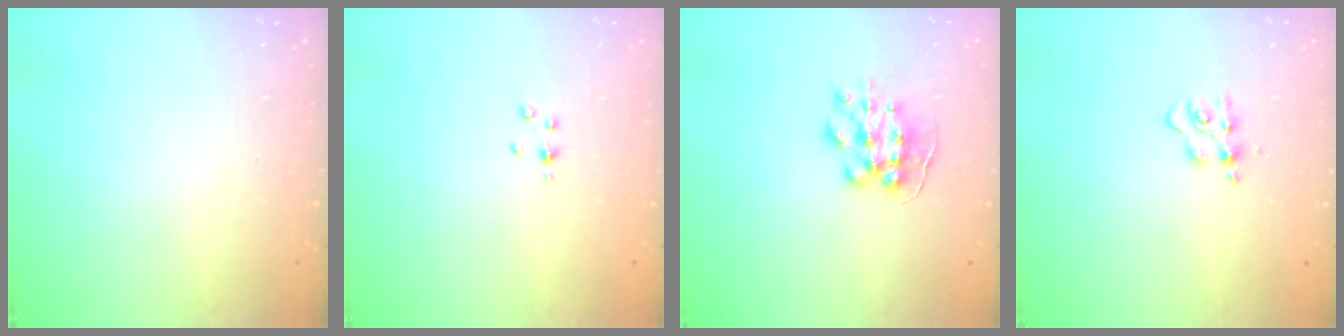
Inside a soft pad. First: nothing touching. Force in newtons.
{"total": 2.9, "press": 2.8, "slide": 0.4}
{"total": 8.5, "press": 8.5, "slide": 0.3}
{"total": 6.8, "press": 6.7, "slide": 0.8}